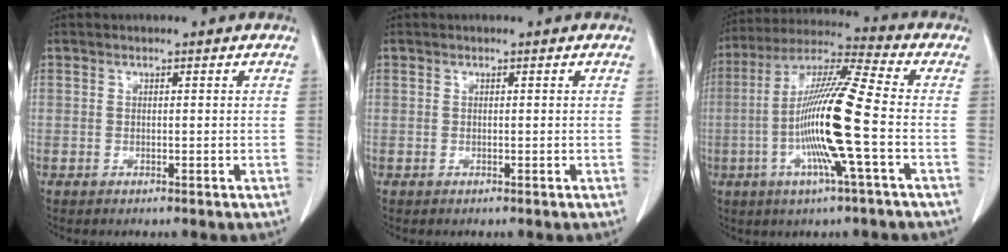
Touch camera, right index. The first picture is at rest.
{"total": 0.0}
{"total": 15.1, "force": [-3.1, -0.6, 14.8], "torque": [-0.285, -0.003, -0.072]}